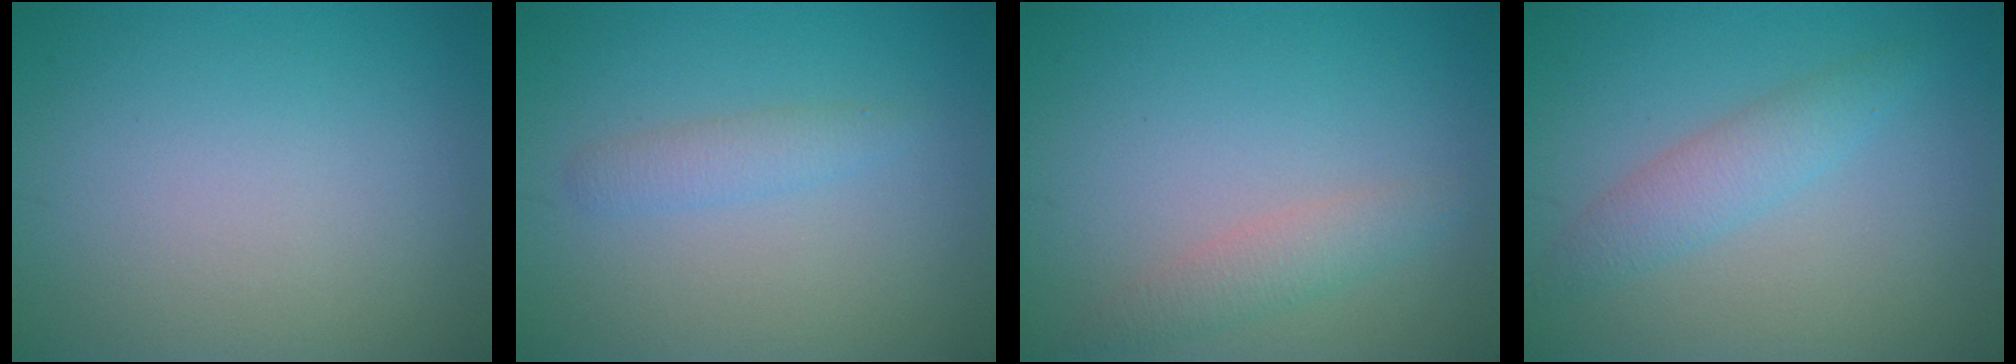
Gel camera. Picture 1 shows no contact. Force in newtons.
{"total": 1.6, "press": 1.6, "slide": 0.2}
{"total": 2.0, "press": 2.0, "slide": 0.1}
{"total": 2.7, "press": 2.7, "slide": 0.1}